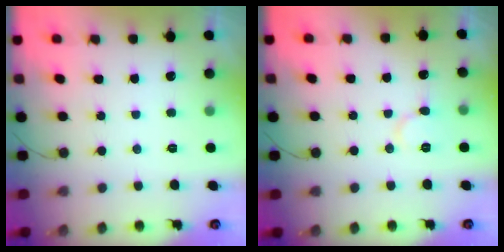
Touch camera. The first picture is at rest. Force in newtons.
{"total": 6.3, "press": 6.3, "slide": 0.5}